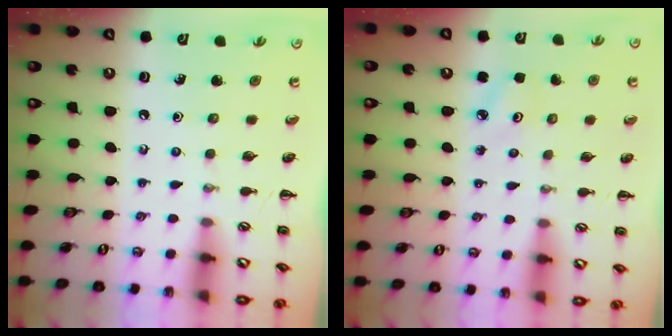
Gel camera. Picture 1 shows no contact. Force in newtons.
{"total": 2.7, "press": 2.6, "slide": 0.8}